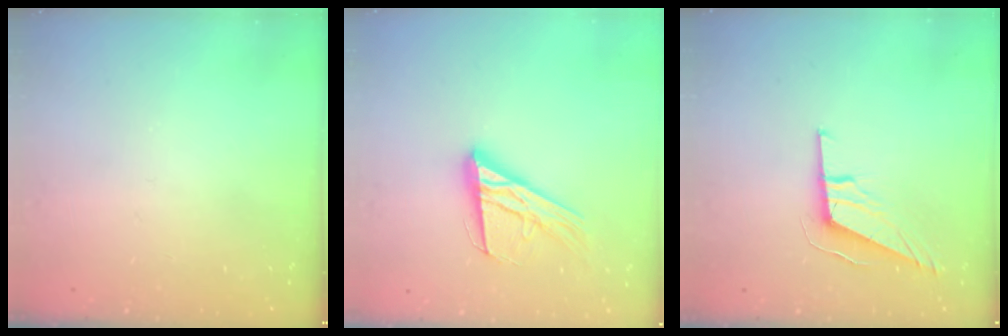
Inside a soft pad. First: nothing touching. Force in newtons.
{"total": 16.7, "press": 16.6, "slide": 1.6}
{"total": 9.7, "press": 9.5, "slide": 2.0}